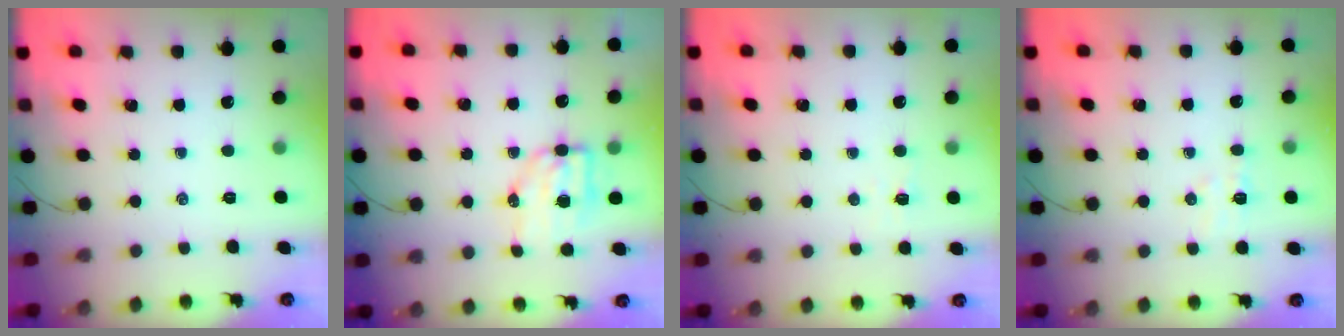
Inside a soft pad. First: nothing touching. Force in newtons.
{"total": 6.9, "press": 6.8, "slide": 1.2}
{"total": 1.6, "press": 1.6, "slide": 0.5}
{"total": 5.3, "press": 5.1, "slide": 1.2}